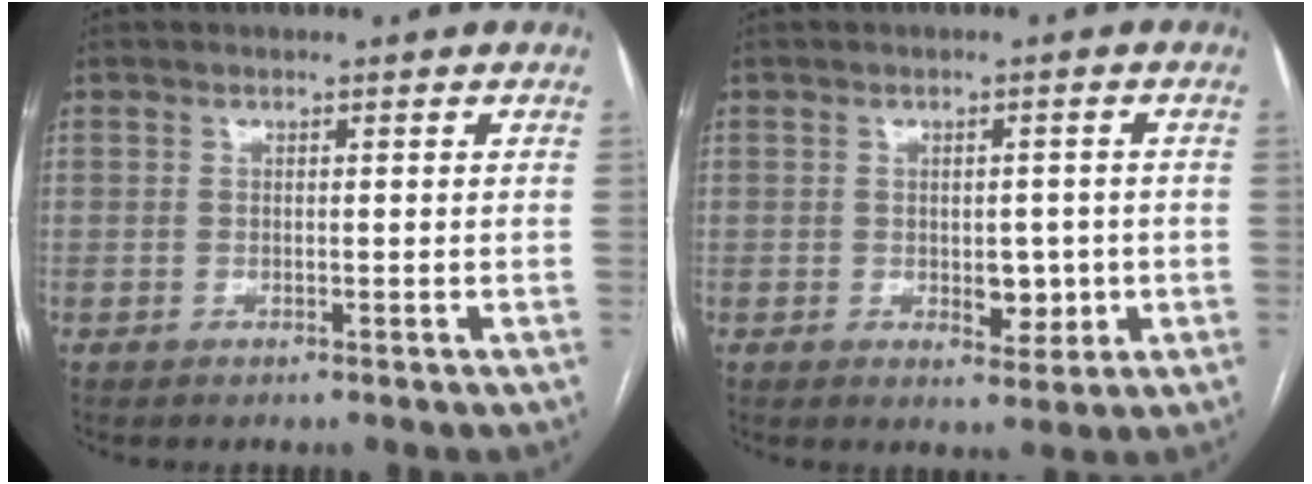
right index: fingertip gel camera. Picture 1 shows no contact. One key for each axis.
{"total": 4.4, "fx": -0.7, "fy": 2.6, "fz": 3.5, "tx": -0.040, "ty": 0.003, "tz": -0.001}